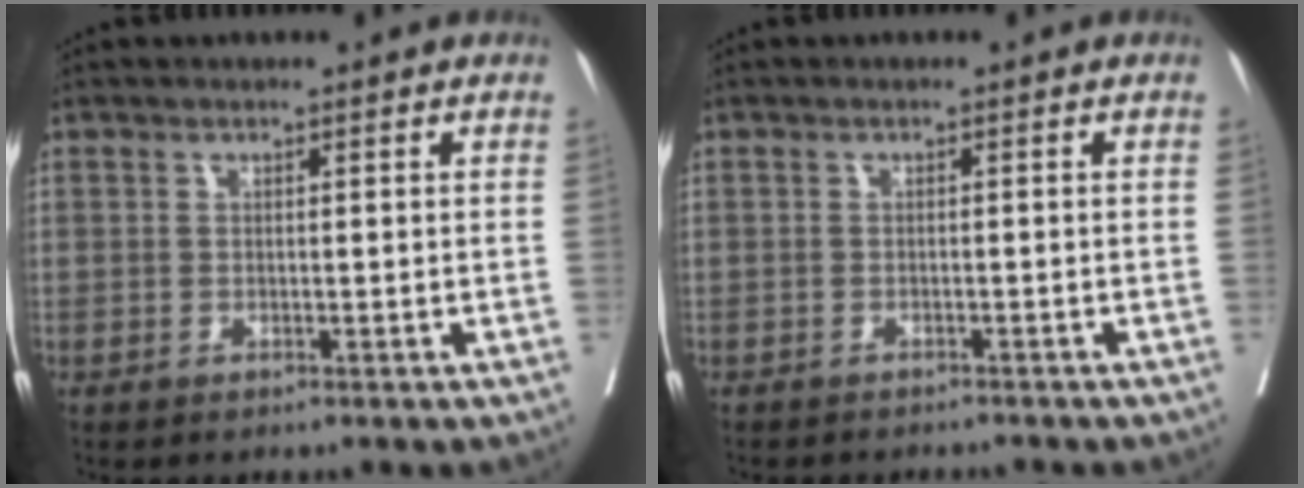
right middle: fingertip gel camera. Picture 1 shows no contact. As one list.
[{"total": 4.7, "force": [-4.4, 1.0, 1.2], "torque": [-0.015, -0.005, -0.056]}]